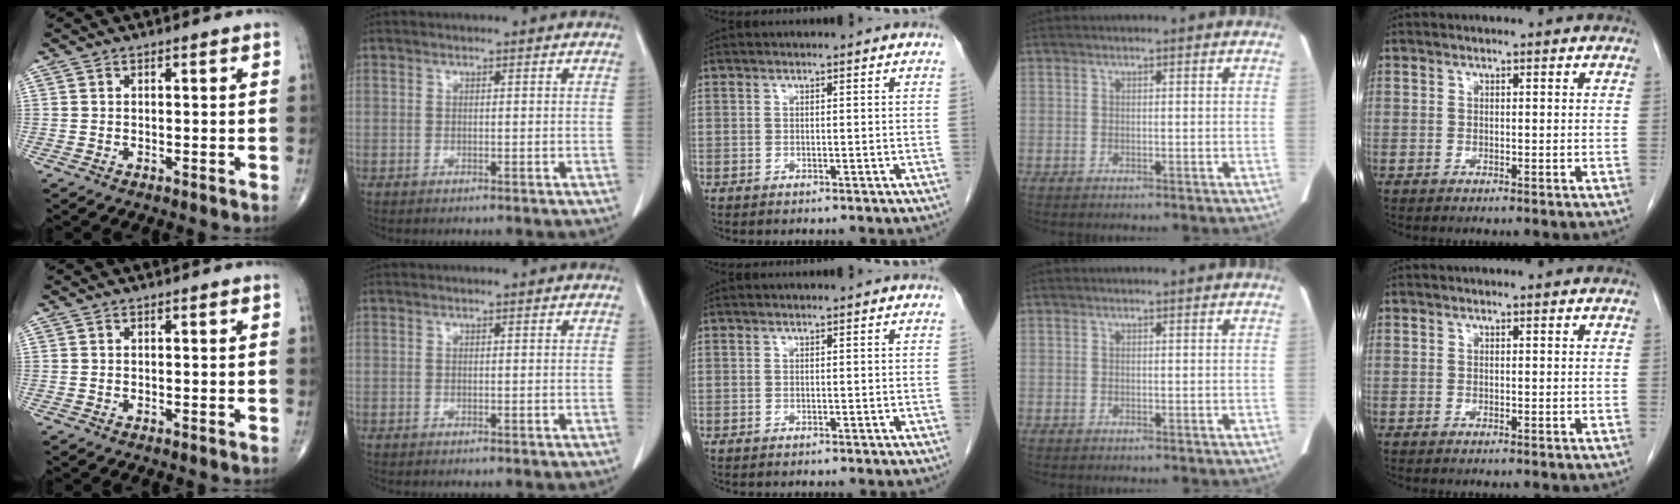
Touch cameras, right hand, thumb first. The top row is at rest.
{}